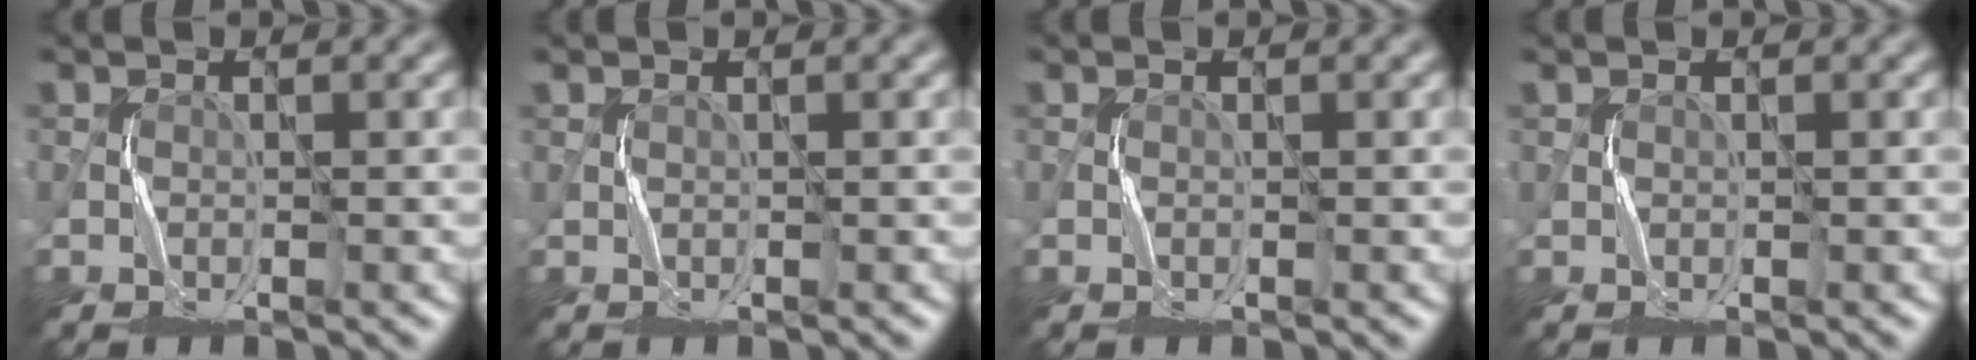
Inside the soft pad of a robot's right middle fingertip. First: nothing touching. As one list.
[{"total": 0.0}, {"total": 0.0}, {"total": 0.0}]